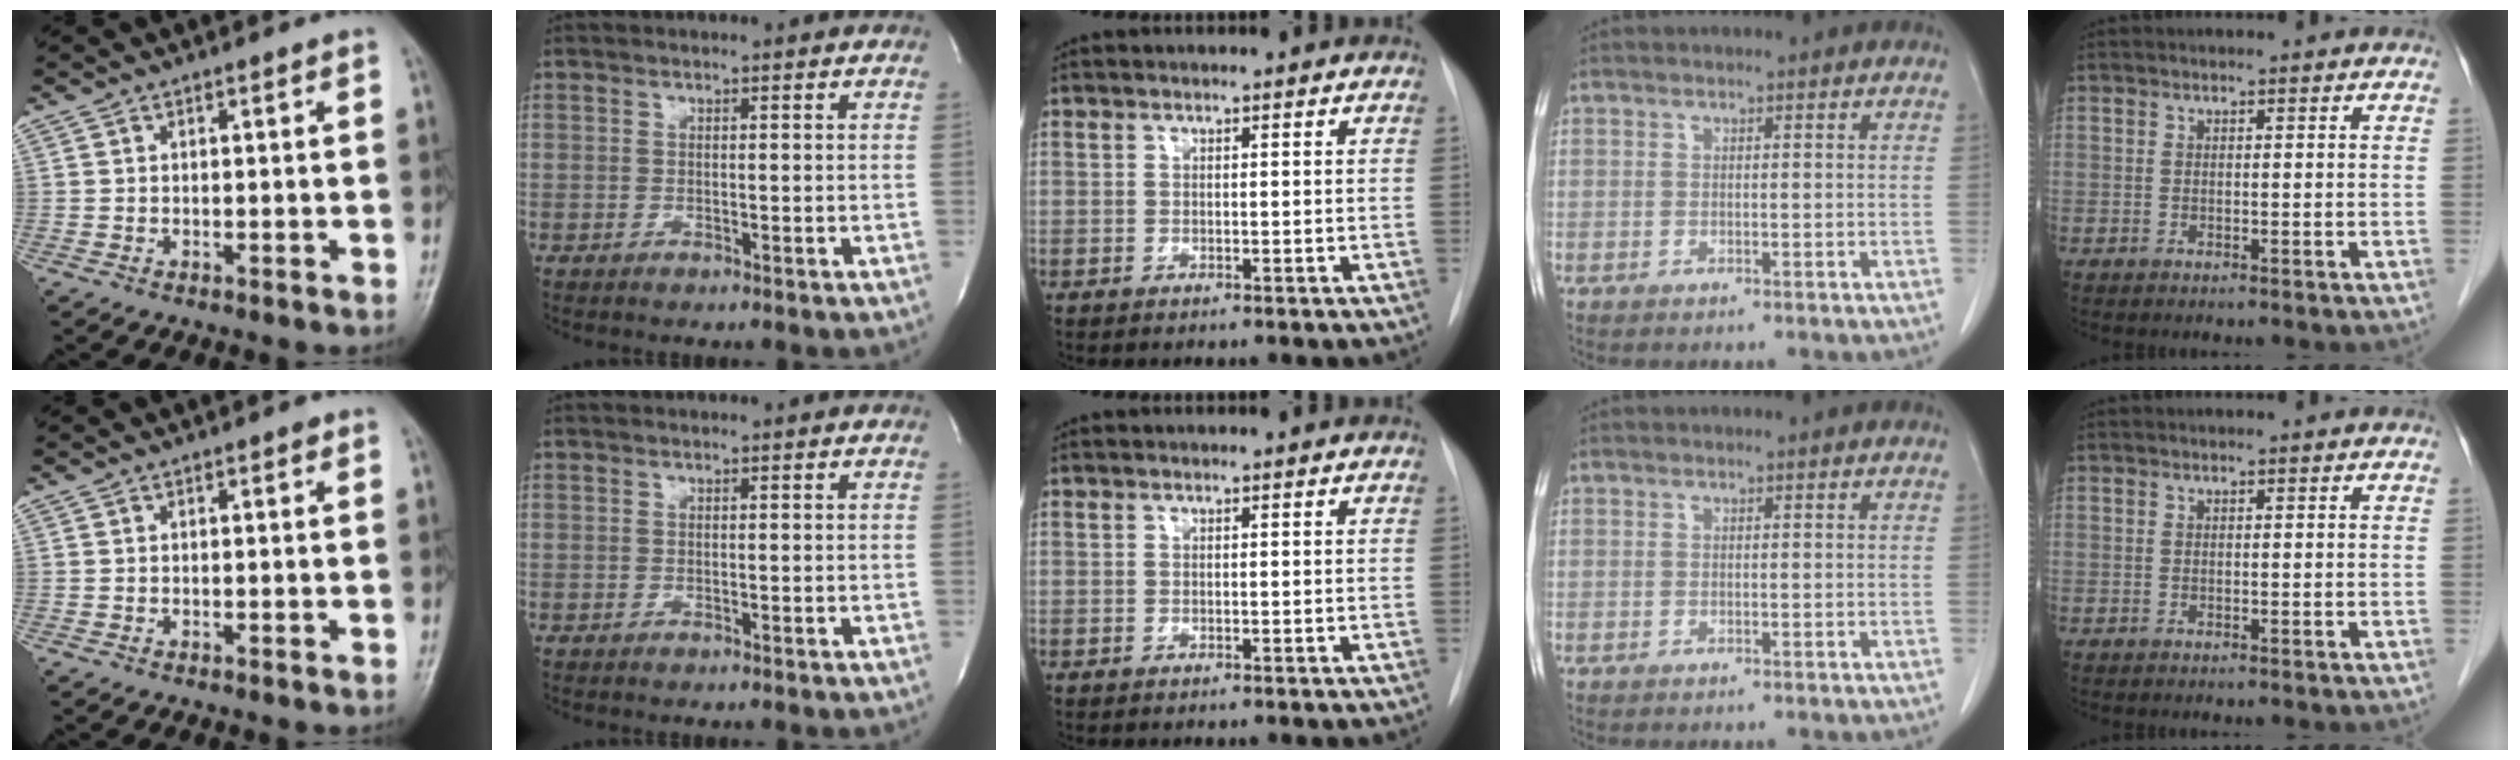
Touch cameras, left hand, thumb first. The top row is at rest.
{"thumb": {"total": 0.5, "force": [0.2, 0.2, 0.4], "torque": [-0.004, 0.001, 0.000]}}